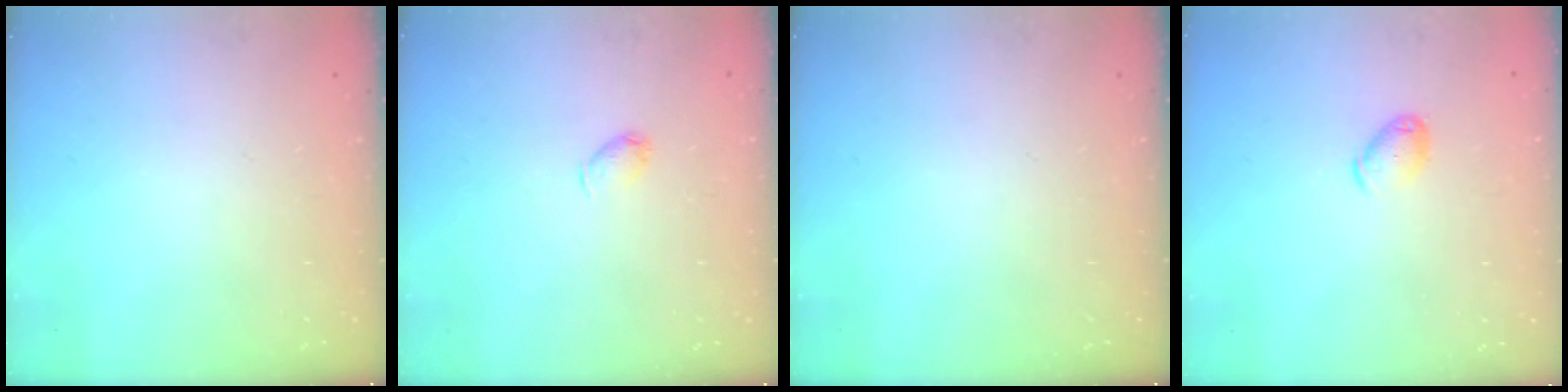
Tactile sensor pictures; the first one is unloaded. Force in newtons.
{"total": 3.3, "press": 3.2, "slide": 0.8}
{"total": 0.0}
{"total": 6.9, "press": 6.8, "slide": 1.2}